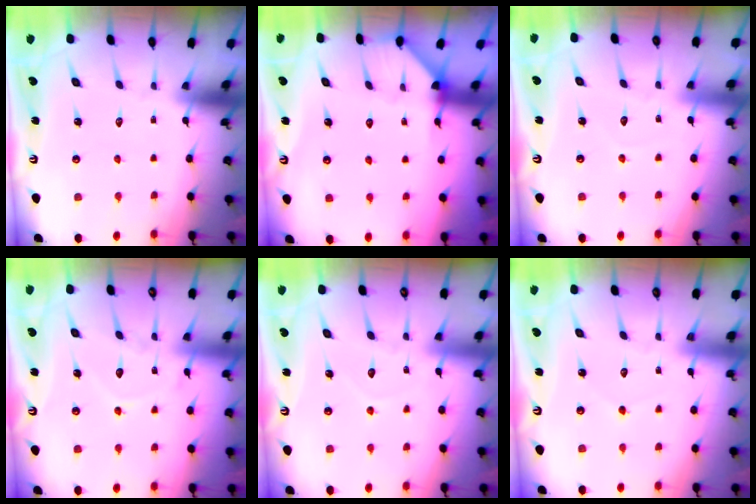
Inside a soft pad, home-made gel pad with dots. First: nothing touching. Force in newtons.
{"total": 2.5, "press": 2.5, "slide": 0.2}
{"total": 3.5, "press": 3.5, "slide": 0.3}
{"total": 9.2, "press": 9.1, "slide": 0.8}
{"total": 5.5, "press": 5.5, "slide": 0.4}
{"total": 2.1, "press": 2.1, "slide": 0.1}